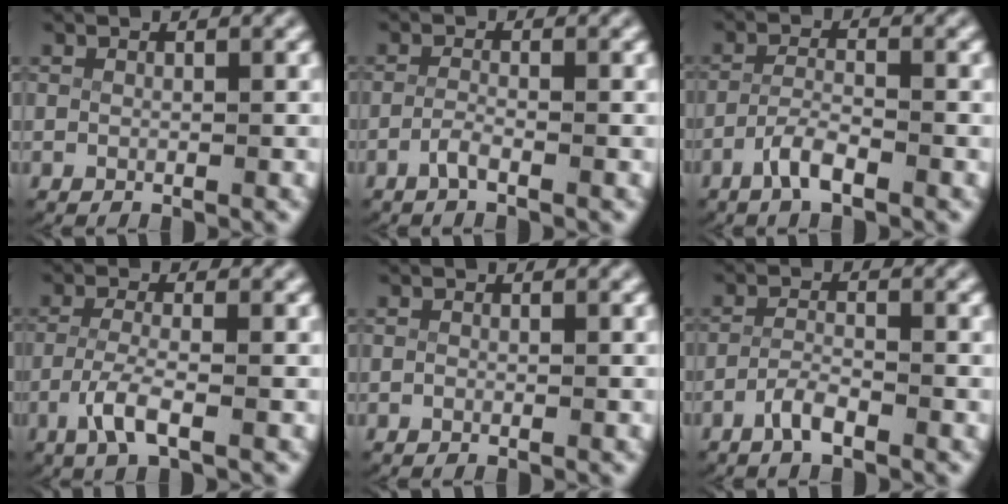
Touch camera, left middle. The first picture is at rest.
{"total": 1.6, "force": [-1.3, 0.0, 0.8], "torque": [-0.028, -0.010, -0.024]}
{"total": 2.8, "force": [-2.1, 0.6, 1.8], "torque": [-0.039, -0.005, -0.038]}
{"total": 3.4, "force": [-1.8, 0.6, 2.8], "torque": [-0.071, -0.014, -0.026]}
{"total": 0.0}
{"total": 2.2, "force": [-1.8, 0.4, 1.2], "torque": [-0.029, -0.005, -0.033]}